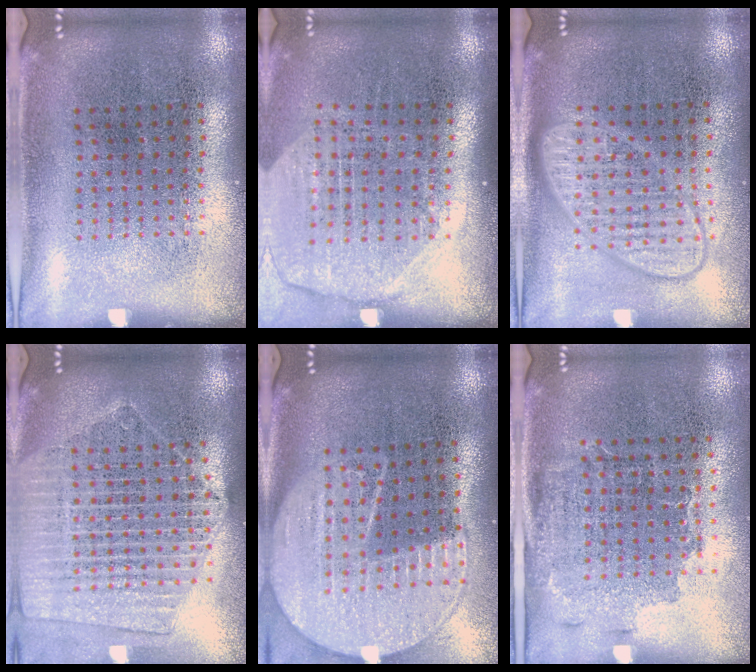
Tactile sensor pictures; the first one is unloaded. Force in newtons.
{"total": 2.0, "press": 1.8, "slide": 1.0}
{"total": 2.8, "press": 2.8, "slide": 0.5}
{"total": 2.1, "press": 1.9, "slide": 0.9}
{"total": 2.2, "press": 1.9, "slide": 1.0}
{"total": 1.5, "press": 1.2, "slide": 0.9}